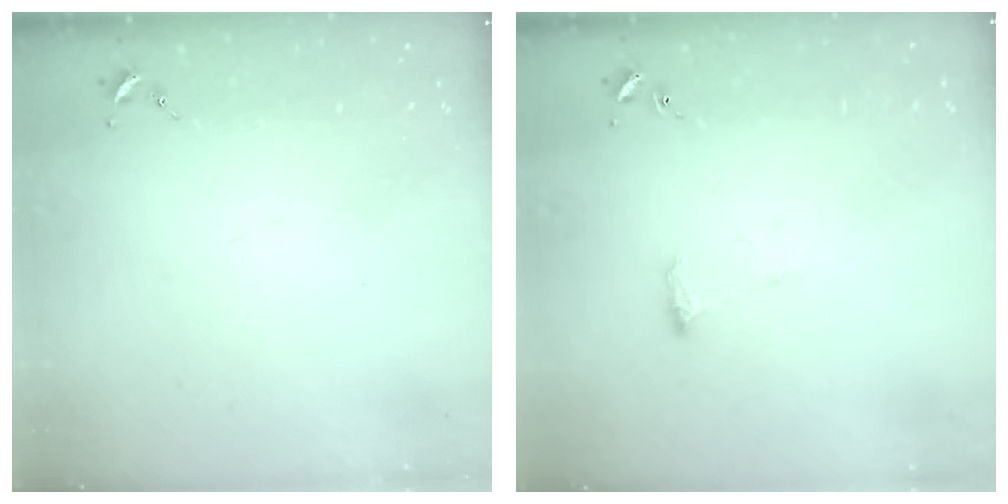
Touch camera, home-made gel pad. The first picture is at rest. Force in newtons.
{"total": 6.1, "press": 6.0, "slide": 0.9}